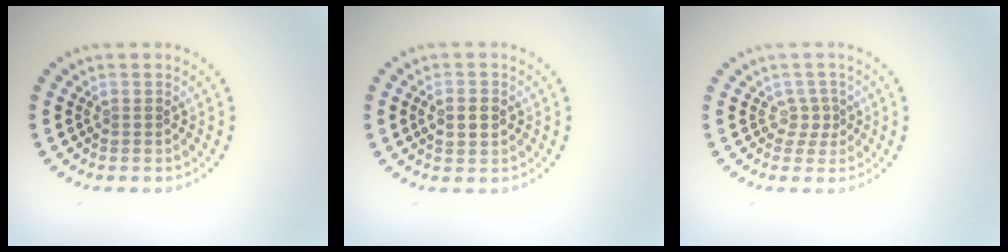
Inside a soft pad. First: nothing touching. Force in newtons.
{"total": 2.8, "press": 2.8, "slide": 0.2}
{"total": 1.3, "press": 1.0, "slide": 0.9}